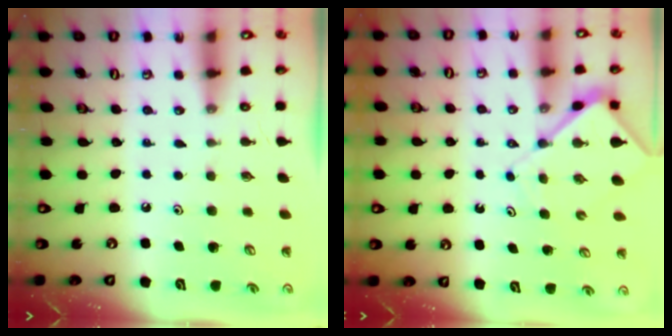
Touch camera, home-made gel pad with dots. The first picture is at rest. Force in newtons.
{"total": 6.4, "press": 6.4, "slide": 0.6}